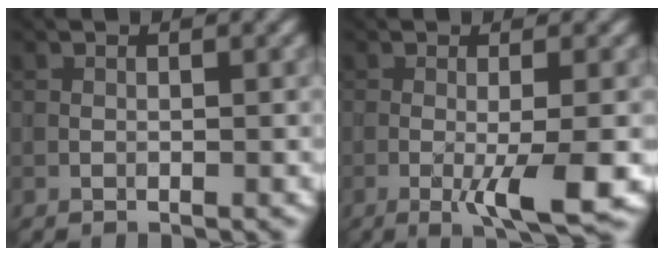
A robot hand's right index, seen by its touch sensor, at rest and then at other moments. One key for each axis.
{"total": 4.9, "fx": -1.4, "fy": 0.4, "fz": 4.6, "tx": -0.080, "ty": -0.009, "tz": -0.023}